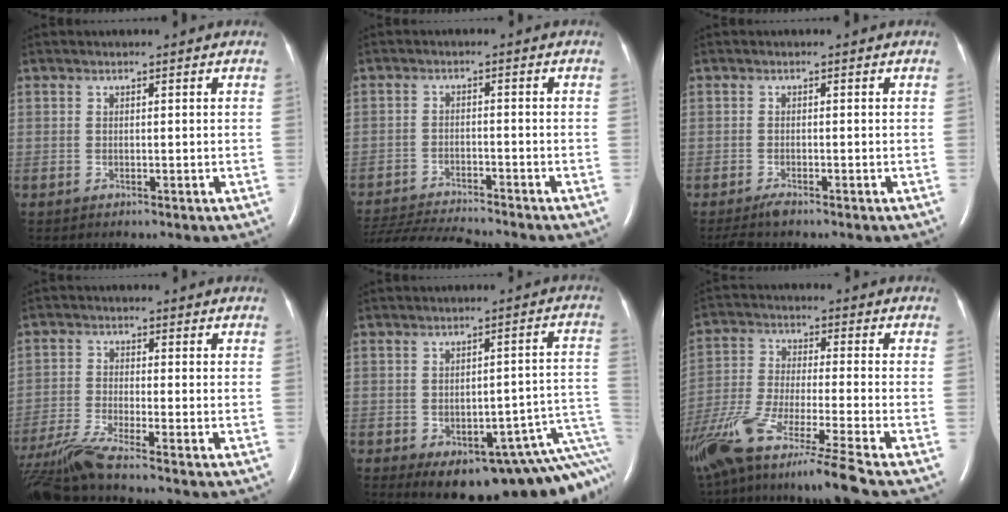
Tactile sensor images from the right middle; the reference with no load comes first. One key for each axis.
{"total": 12.2, "fx": -11.5, "fy": 0.5, "fz": 4.1, "tx": -0.072, "ty": -0.012, "tz": -0.182}
{"total": 2.2, "fx": -1.9, "fy": 0.1, "fz": 1.2, "tx": -0.033, "ty": -0.008, "tz": -0.036}
{"total": 10.7, "fx": -8.7, "fy": -1.5, "fz": 6.0, "tx": -0.125, "ty": -0.026, "tz": -0.163}
{"total": 17.6, "fx": -10.4, "fy": 6.8, "fz": 12.4, "tx": -0.069, "ty": 0.044, "tz": -0.116}
{"total": 19.1, "fx": -15.5, "fy": -1.5, "fz": 11.1, "tx": -0.241, "ty": -0.061, "tz": -0.281}